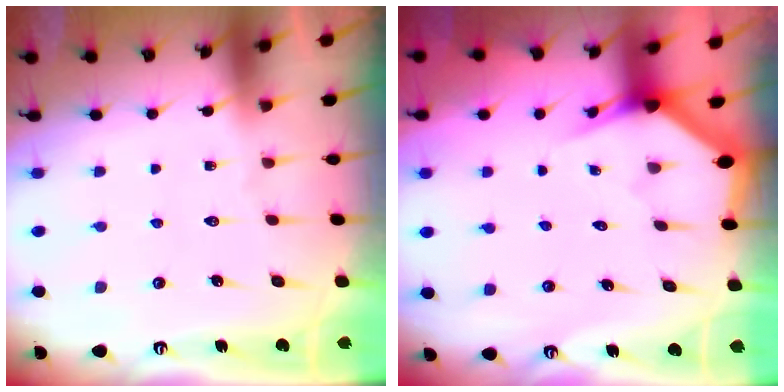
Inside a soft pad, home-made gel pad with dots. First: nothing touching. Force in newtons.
{"total": 2.7, "press": 2.7, "slide": 0.1}